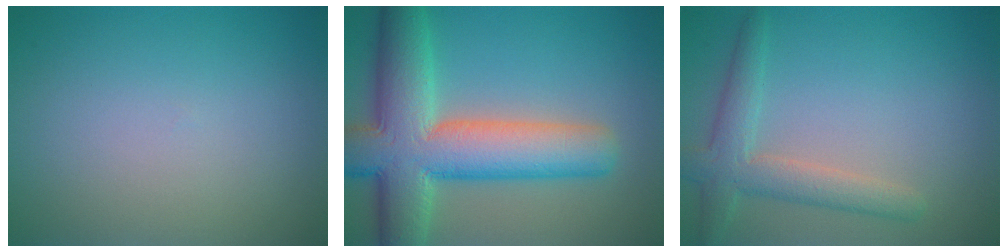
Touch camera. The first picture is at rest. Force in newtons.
{"total": 11.4, "press": 11.4, "slide": 0.4}
{"total": 3.6, "press": 3.6, "slide": 0.1}